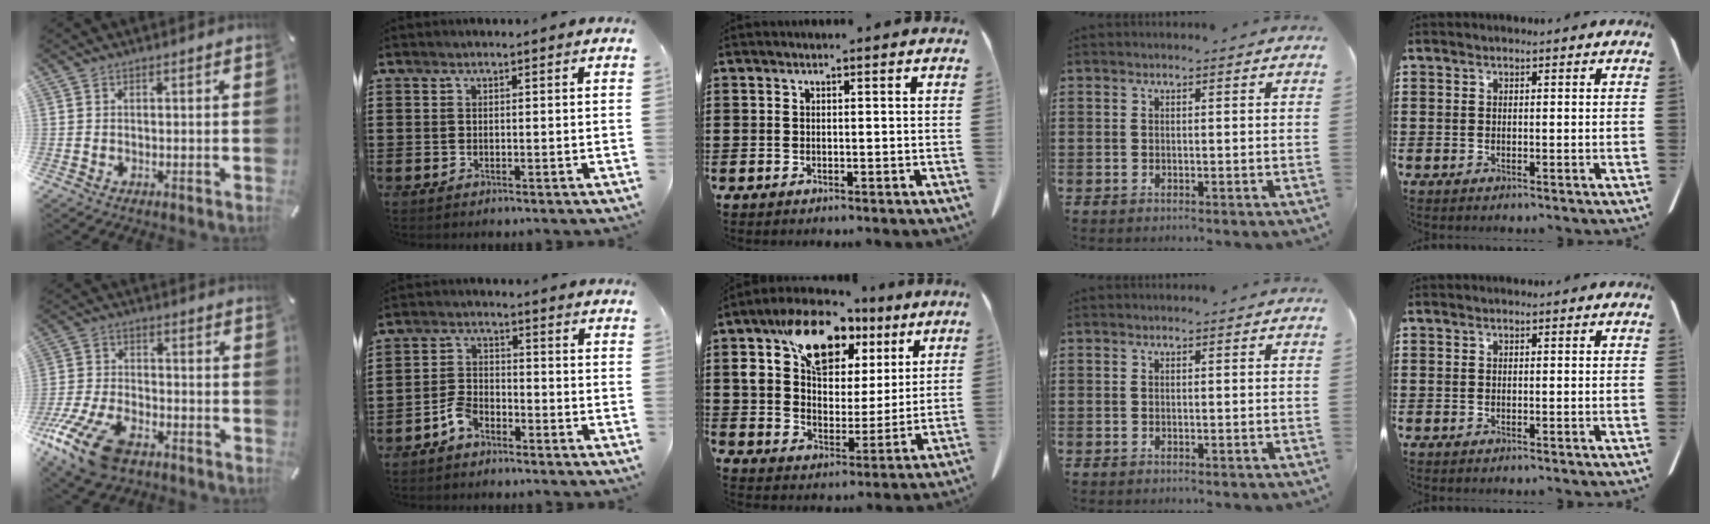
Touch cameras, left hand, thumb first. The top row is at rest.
{"thumb": {"total": 14.5, "force": [-9.2, 6.8, 8.9], "torque": [-0.183, 0.042, -0.164]}, "index": {"total": 3.7, "force": [-3.0, 1.7, 1.5], "torque": [-0.037, 0.008, -0.059]}, "middle": {"total": 13.6, "force": [8.7, 7.8, 7.0], "torque": [-0.153, -0.010, 0.161]}}